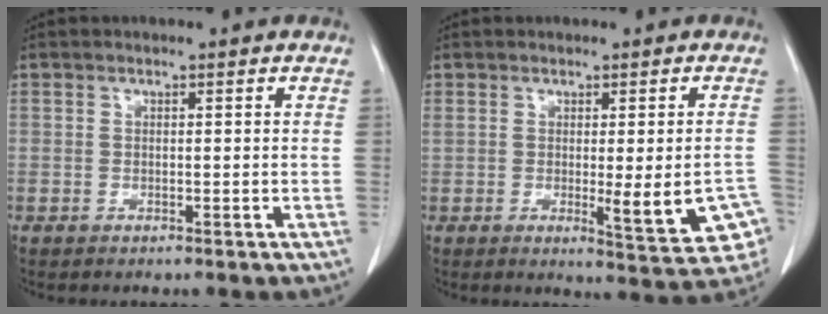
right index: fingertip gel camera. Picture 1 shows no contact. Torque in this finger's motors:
{"motor_torque": [1.12, -0.25, 0.71, 0.14]}